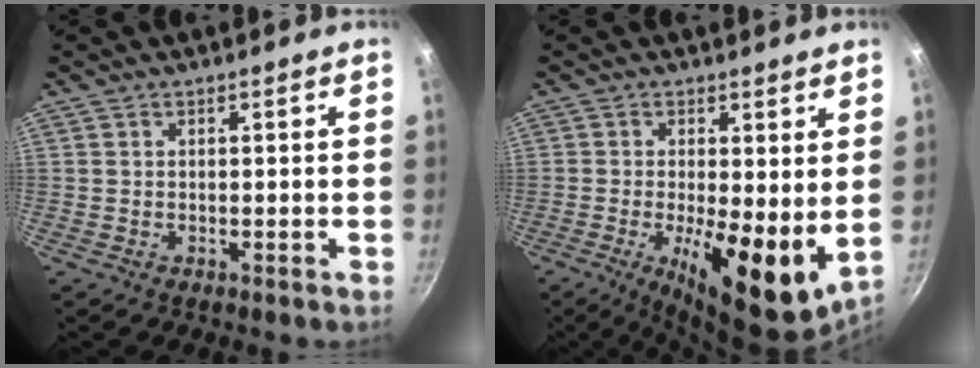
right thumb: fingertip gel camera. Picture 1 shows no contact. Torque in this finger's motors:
{"motor_torque": [2.53, 2.46, 2.09, -0.19, 0.56]}